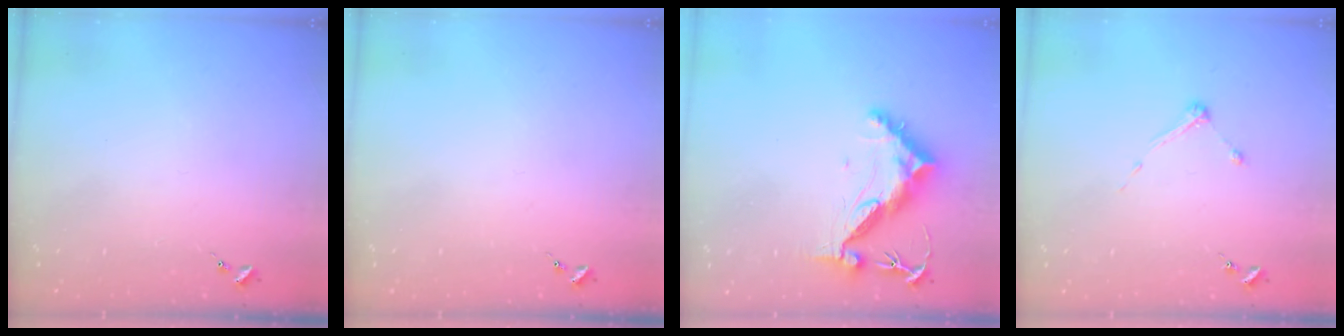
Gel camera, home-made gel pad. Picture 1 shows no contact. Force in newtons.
{"total": 0.0}
{"total": 10.4, "press": 10.3, "slide": 0.9}
{"total": 3.9, "press": 3.8, "slide": 0.4}